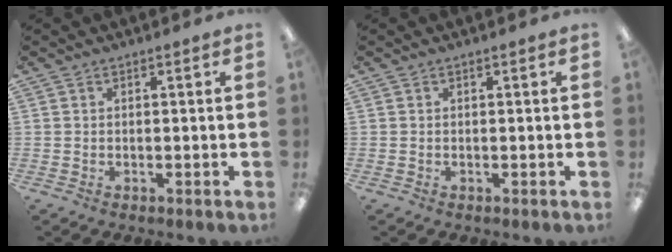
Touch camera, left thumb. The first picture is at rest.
{"total": 0.0}